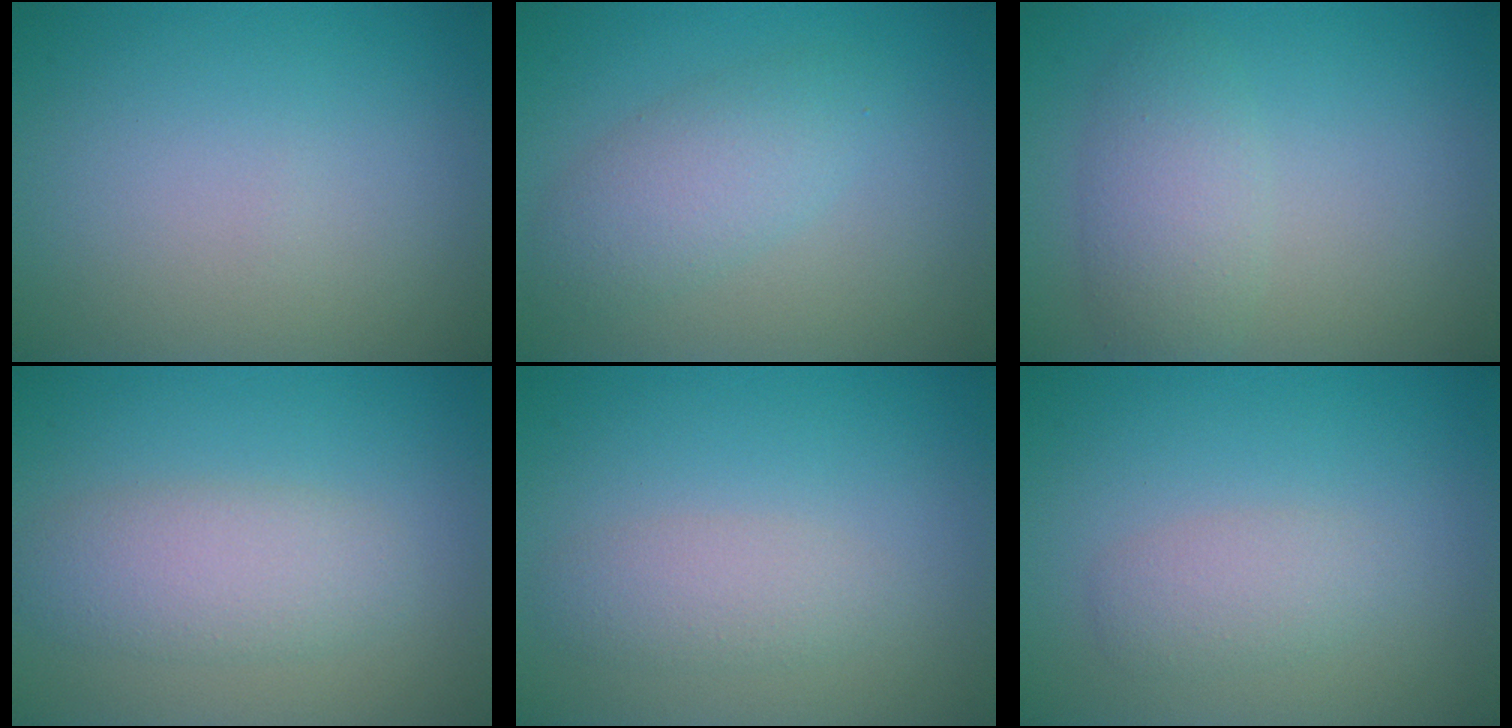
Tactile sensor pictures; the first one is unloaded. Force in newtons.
{"total": 3.4, "press": 3.4, "slide": 0.1}
{"total": 3.2, "press": 3.2, "slide": 0.2}
{"total": 3.8, "press": 3.8, "slide": 0.1}
{"total": 2.1, "press": 2.1, "slide": 0.1}
{"total": 2.1, "press": 2.1, "slide": 0.1}